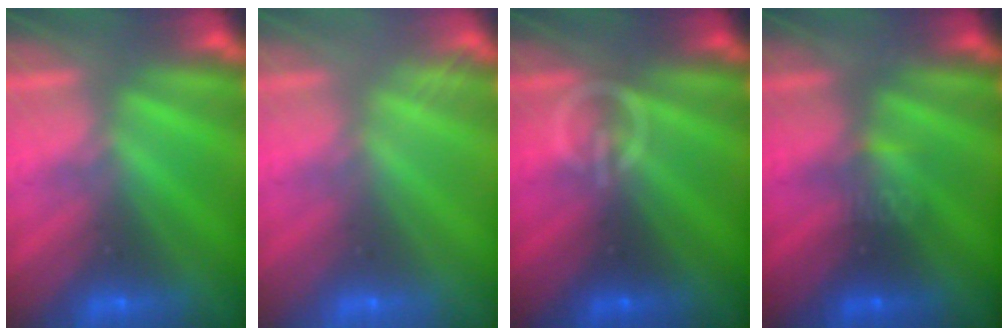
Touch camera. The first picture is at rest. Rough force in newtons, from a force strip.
{"total": 2.1}
{"total": 3.4}
{"total": 3.4}